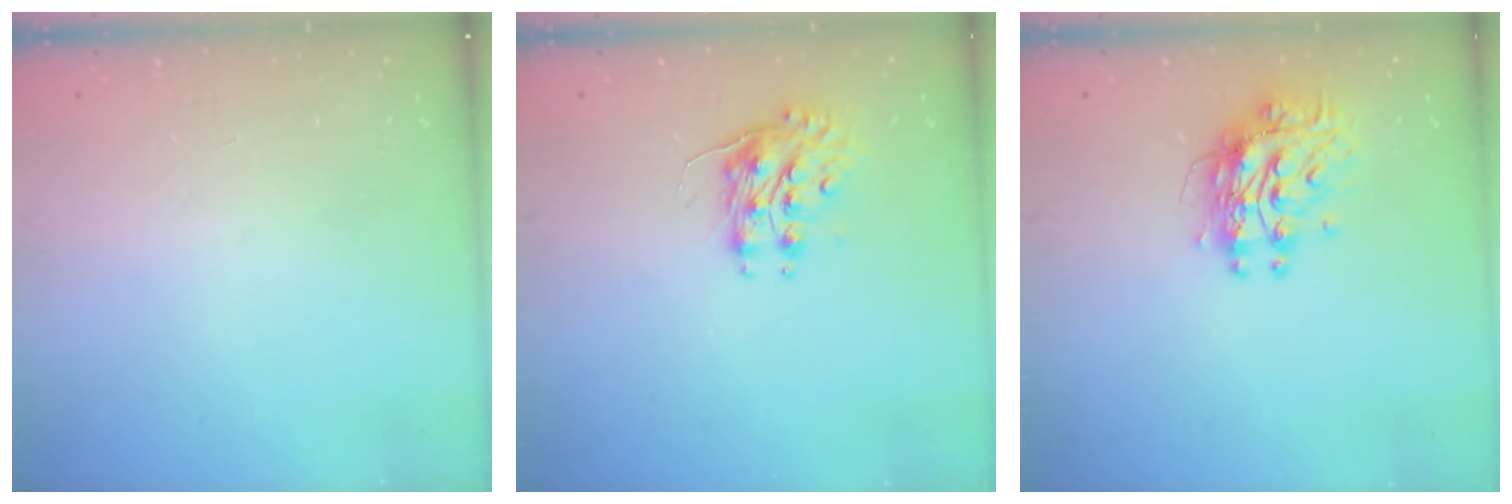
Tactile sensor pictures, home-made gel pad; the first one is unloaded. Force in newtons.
{"total": 8.4, "press": 8.4, "slide": 0.3}
{"total": 9.7, "press": 9.6, "slide": 0.9}